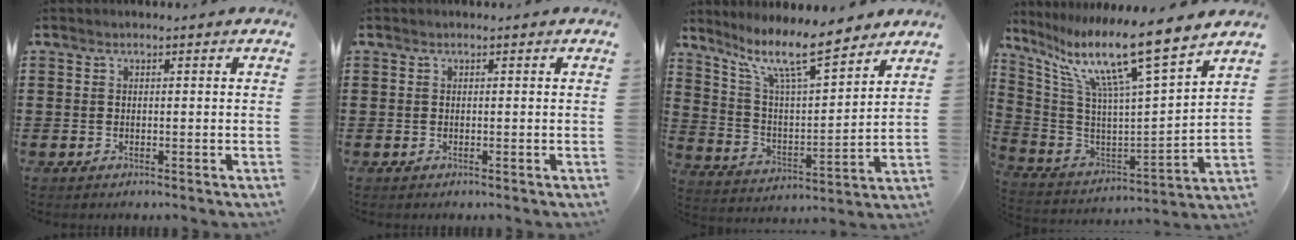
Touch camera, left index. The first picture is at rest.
{"total": 0.0}
{"total": 11.6, "force": [9.1, 1.8, 7.0], "torque": [-0.153, -0.038, 0.158]}
{"total": 12.6, "force": [9.0, -0.1, 8.7], "torque": [-0.189, -0.069, 0.140]}